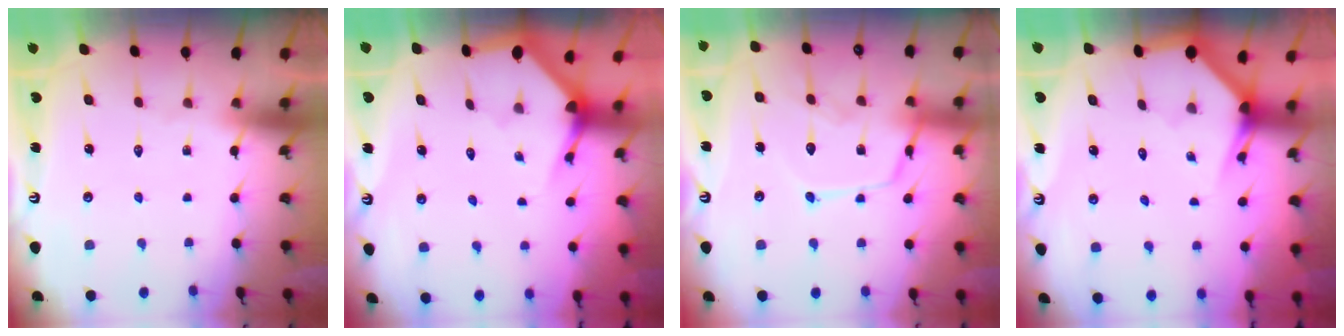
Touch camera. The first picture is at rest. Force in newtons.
{"total": 2.9, "press": 2.9, "slide": 0.2}
{"total": 14.1, "press": 14.1, "slide": 1.2}
{"total": 2.7, "press": 2.7, "slide": 0.2}